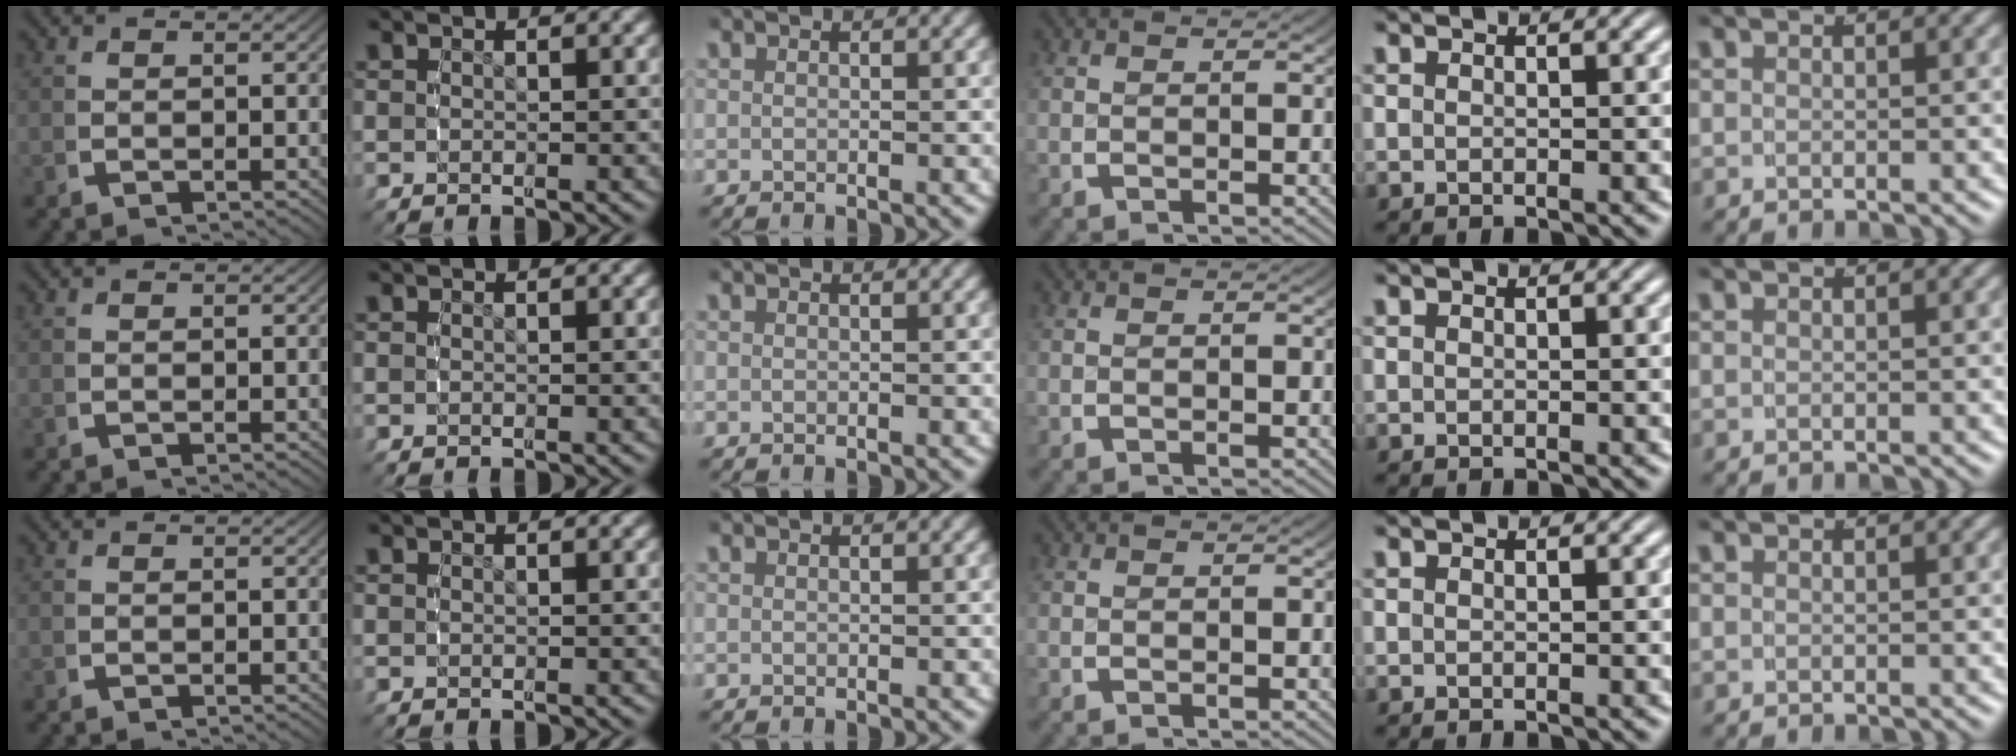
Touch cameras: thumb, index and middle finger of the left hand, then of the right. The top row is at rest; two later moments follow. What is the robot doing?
{"motion": "reach", "object": "coat"}